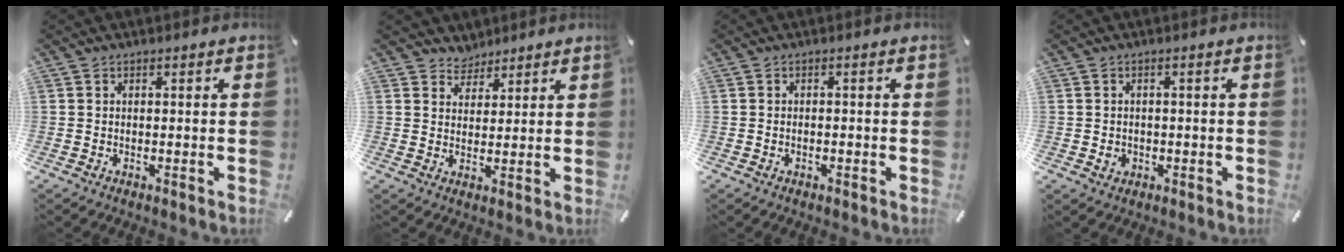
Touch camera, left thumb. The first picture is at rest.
{"total": 4.1, "force": [3.4, 2.3, -0.6], "torque": [0.004, -0.020, 0.063]}
{"total": 1.0, "force": [-0.5, 0.3, 0.8], "torque": [-0.015, -0.001, -0.008]}
{"total": 1.6, "force": [-0.4, 1.5, 0.5], "torque": [-0.012, 0.004, -0.008]}